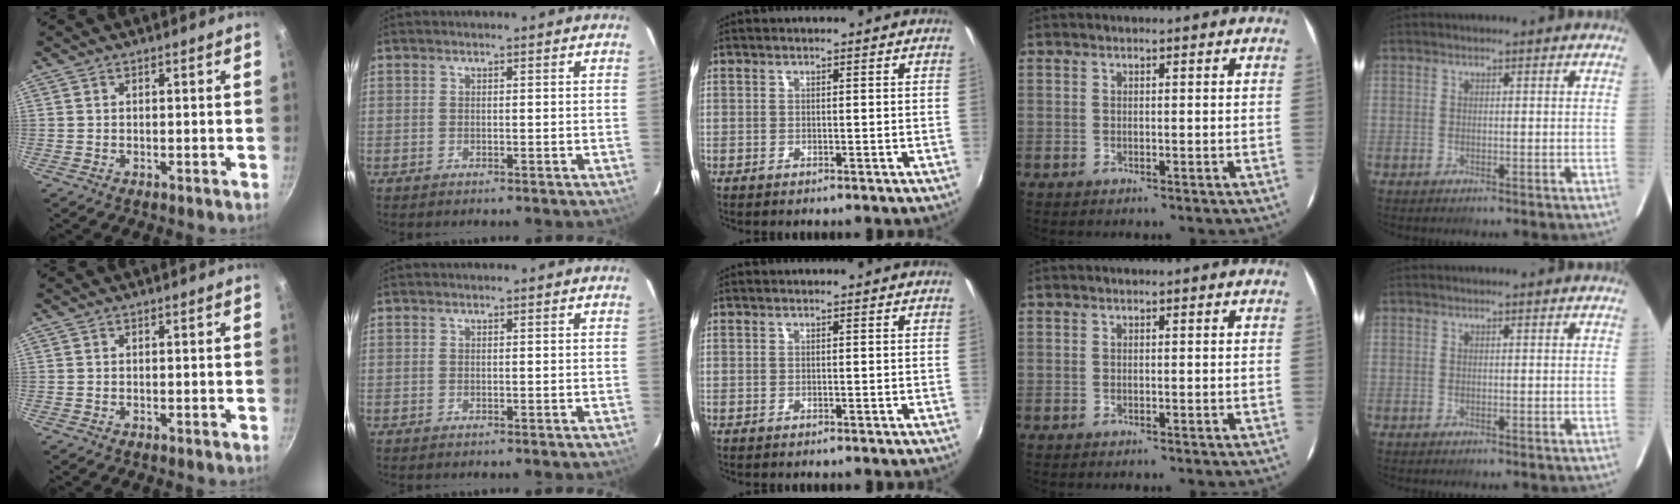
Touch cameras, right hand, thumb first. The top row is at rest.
{}